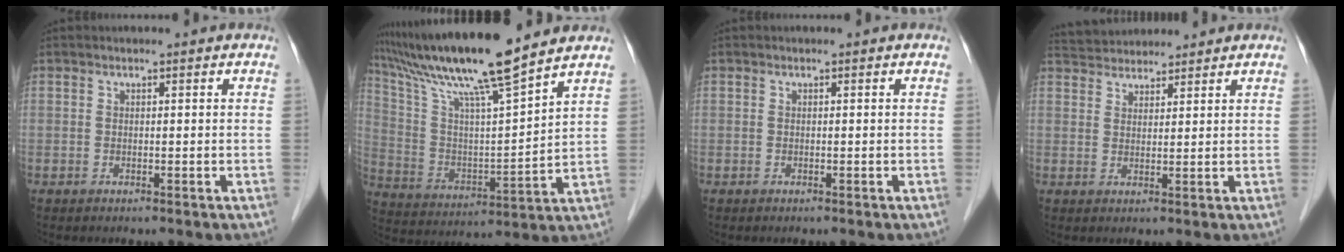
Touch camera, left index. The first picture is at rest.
{"total": 16.9, "force": [13.9, -1.0, 9.5], "torque": [-0.179, 0.003, 0.252]}
{"total": 0.0}
{"total": 6.3, "force": [6.1, 1.4, 1.1], "torque": [-0.021, 0.034, 0.104]}